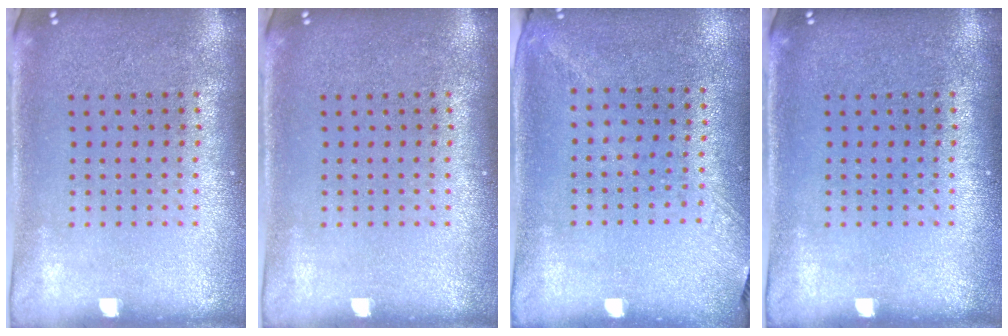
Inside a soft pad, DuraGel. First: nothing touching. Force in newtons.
{"total": 0.0}
{"total": 1.3, "press": 1.0, "slide": 0.9}
{"total": 0.0}